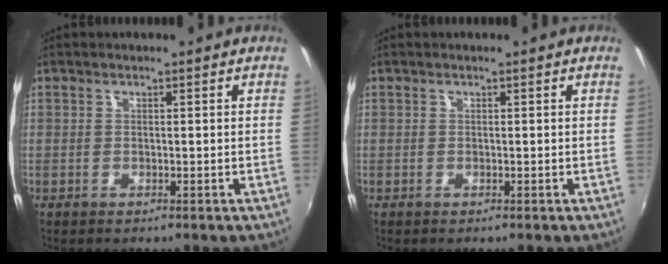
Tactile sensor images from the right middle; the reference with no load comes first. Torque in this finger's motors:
{"motor_torque": [0.08, -0.17, -0.01, 0.01]}